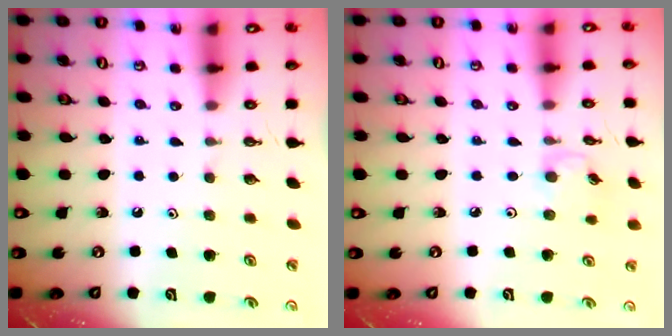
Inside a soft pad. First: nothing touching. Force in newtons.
{"total": 2.9, "press": 2.9, "slide": 0.4}